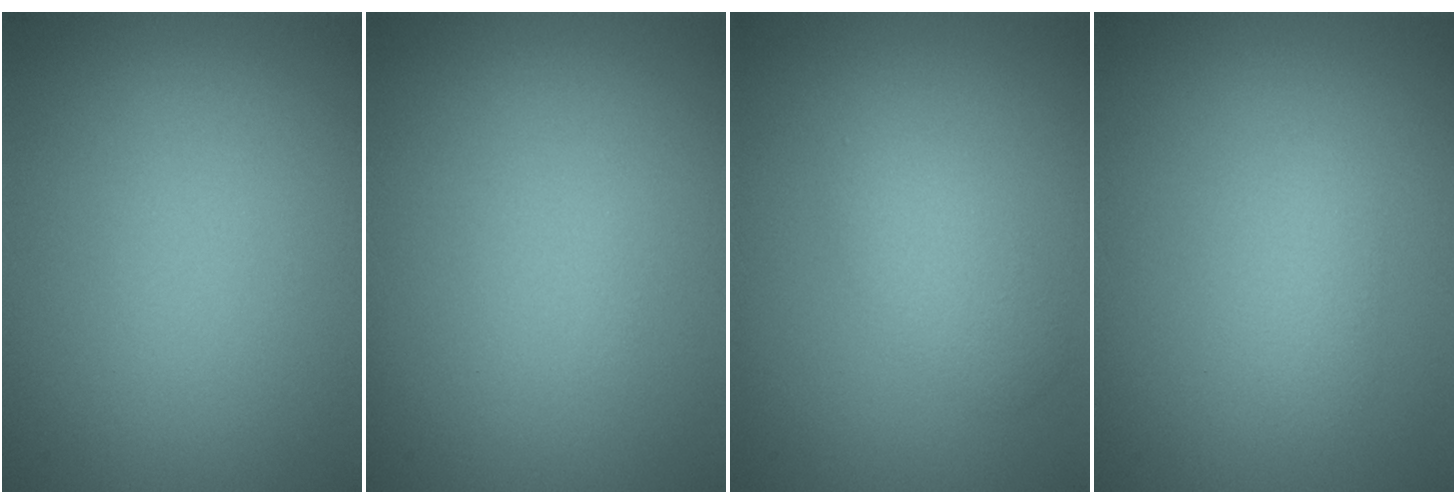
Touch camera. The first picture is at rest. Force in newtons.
{"total": 0.0}
{"total": 2.2, "press": 2.2, "slide": 0.0}
{"total": 1.1, "press": 1.1, "slide": 0.1}